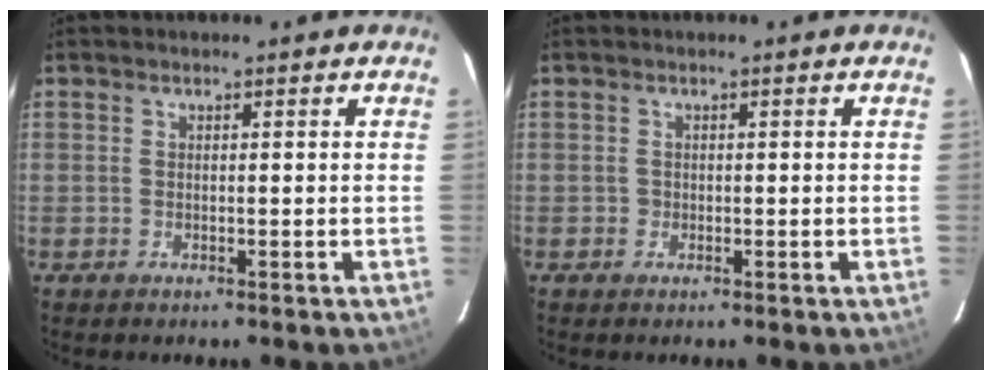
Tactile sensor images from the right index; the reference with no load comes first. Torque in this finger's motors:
{"motor_torque": [0.08, 0.04, -0.01, 0.01]}